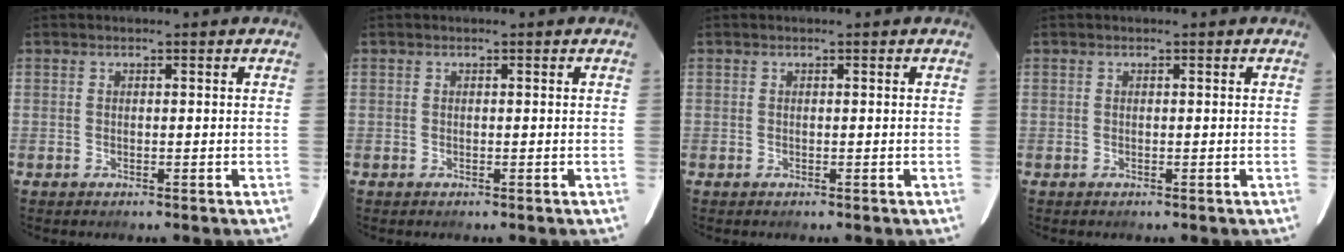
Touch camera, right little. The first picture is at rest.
{"total": 0.0}
{"total": 0.0}
{"total": 0.0}